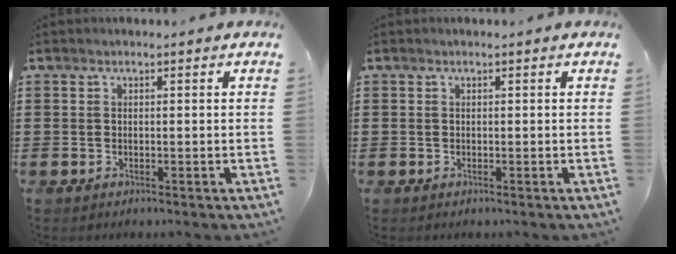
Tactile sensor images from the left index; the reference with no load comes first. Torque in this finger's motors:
{"motor_torque": [-0.02, -0.01, 0.00, 0.00]}